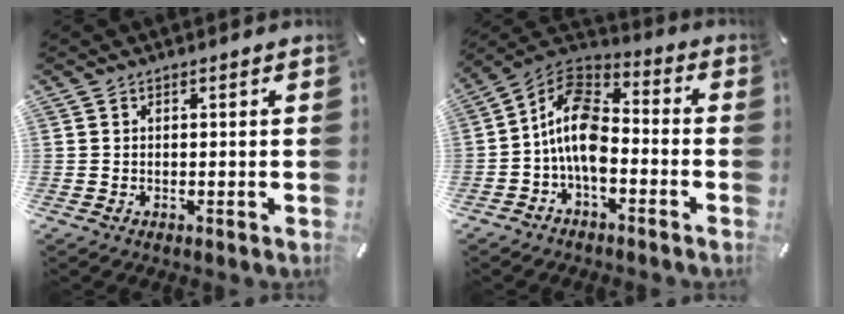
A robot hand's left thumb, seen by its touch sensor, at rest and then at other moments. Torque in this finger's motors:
{"motor_torque": [-0.29, 1.74, 1.21, -0.05, 0.45]}